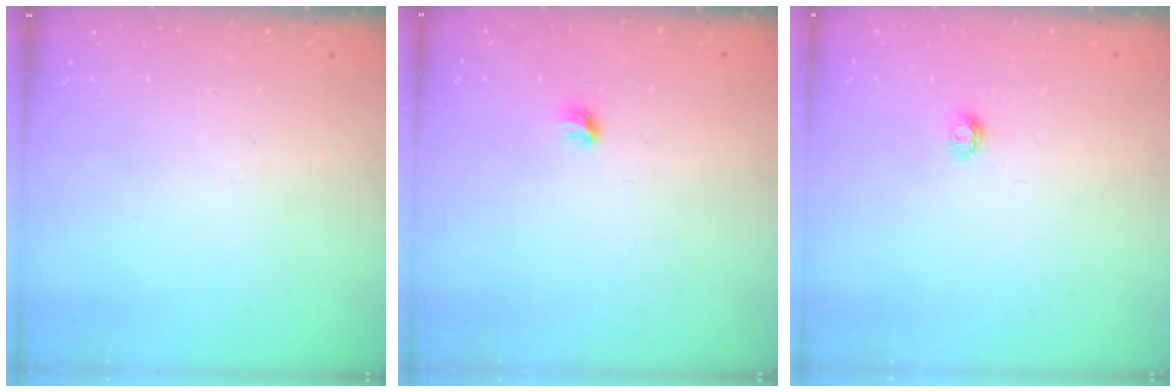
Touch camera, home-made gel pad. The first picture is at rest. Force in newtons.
{"total": 4.2, "press": 4.1, "slide": 1.0}
{"total": 3.8, "press": 3.8, "slide": 0.5}